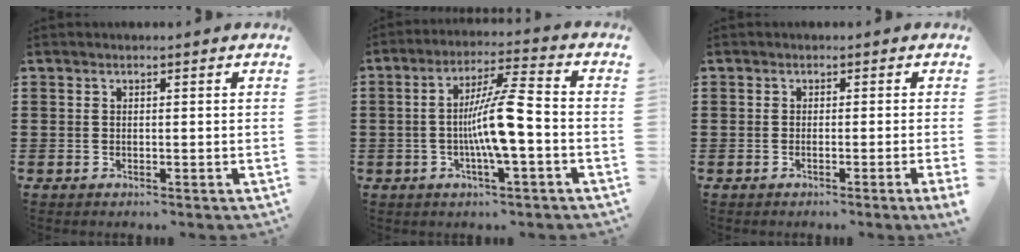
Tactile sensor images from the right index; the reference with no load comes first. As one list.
[{"total": 9.4, "force": [-1.7, 0.8, 9.2], "torque": [-0.171, -0.006, -0.037]}, {"total": 1.0, "force": [-0.5, -0.5, 0.8], "torque": [-0.016, -0.009, -0.007]}]